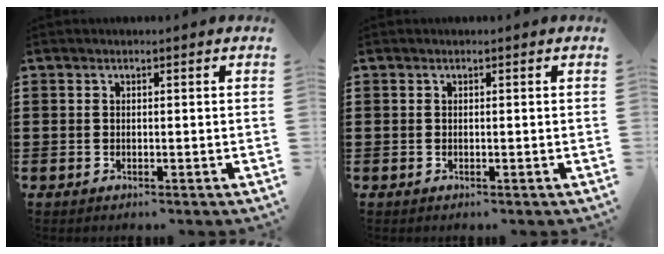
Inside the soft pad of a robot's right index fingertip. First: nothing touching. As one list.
[{"total": 0.0}]